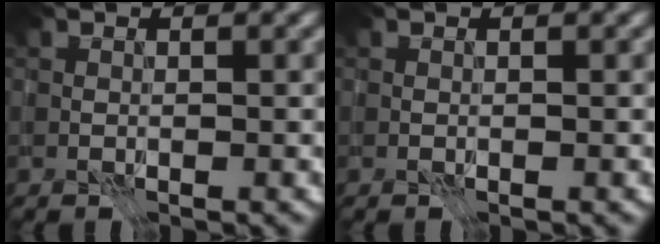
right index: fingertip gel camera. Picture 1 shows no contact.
{"total": 0.0}